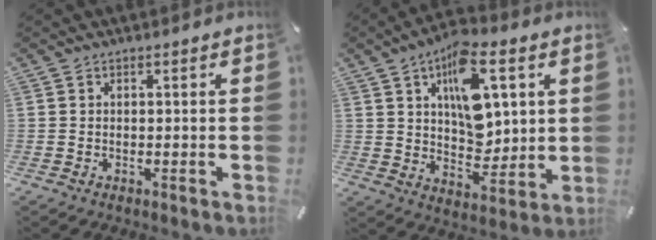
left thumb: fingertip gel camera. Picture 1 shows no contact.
{"total": 15.4, "force": [5.9, 9.0, 11.0], "torque": [-0.147, -0.020, 0.102]}